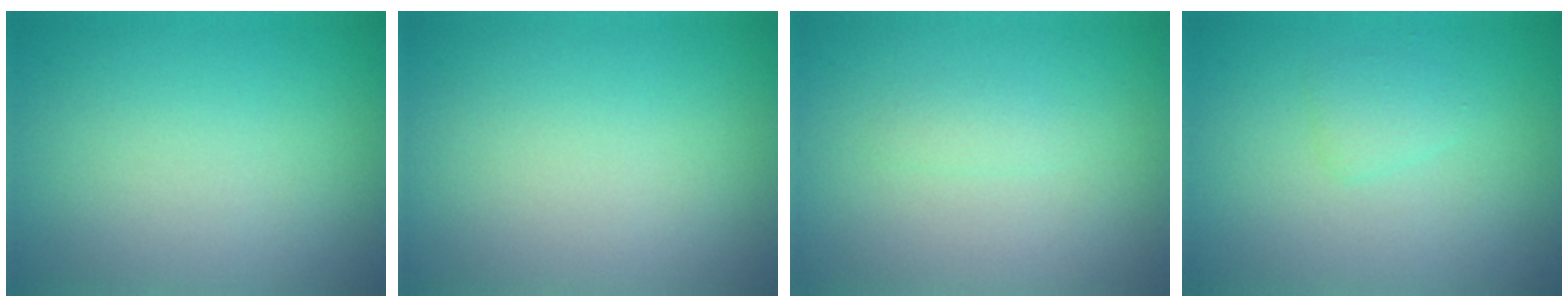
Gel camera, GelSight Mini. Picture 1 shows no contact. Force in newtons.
{"total": 0.0}
{"total": 0.8, "press": 0.8, "slide": 0.0}
{"total": 1.1, "press": 1.1, "slide": 0.0}